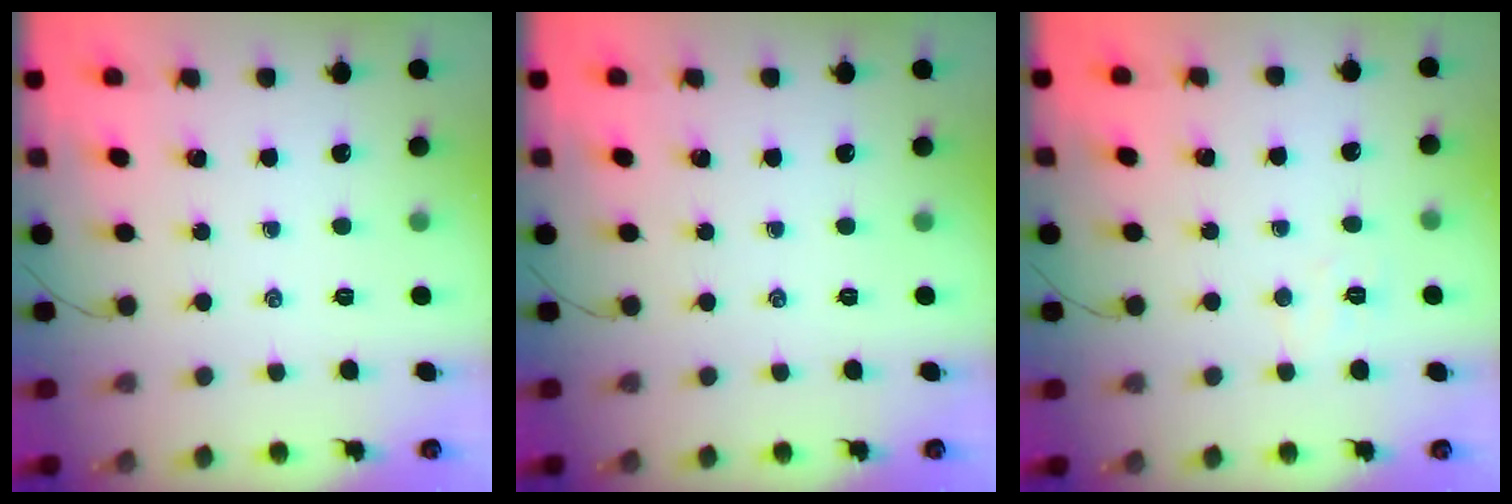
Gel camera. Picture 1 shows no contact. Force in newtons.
{"total": 0.0}
{"total": 3.5, "press": 3.4, "slide": 0.8}